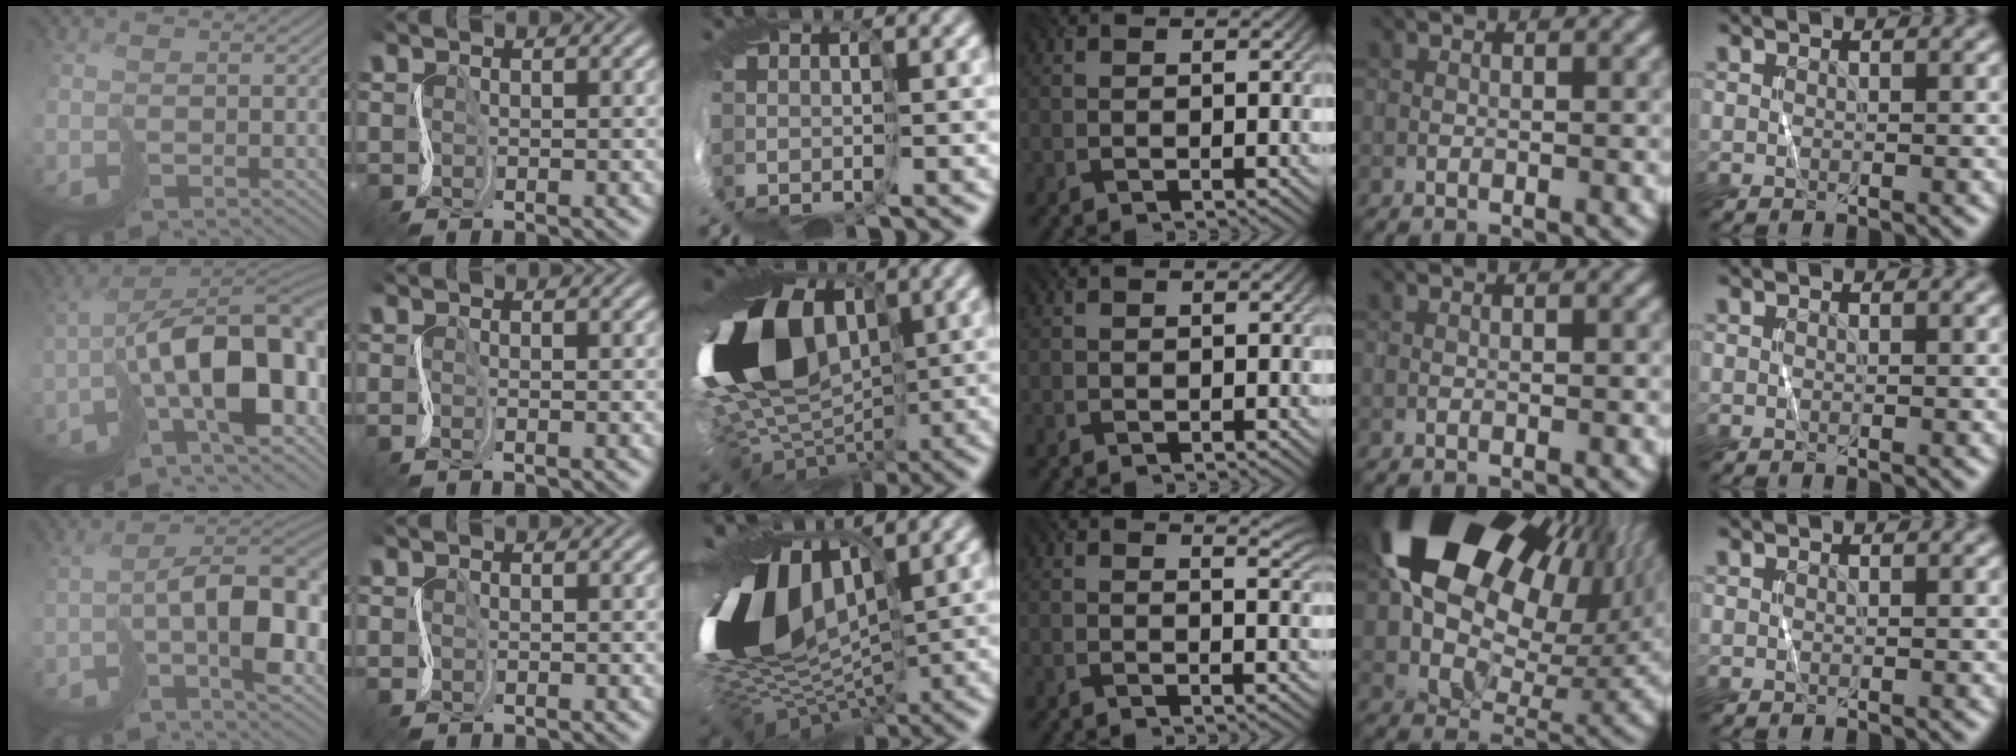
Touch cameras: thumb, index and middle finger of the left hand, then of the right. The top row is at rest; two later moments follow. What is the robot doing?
{"motion": "cut", "object": "wrapping paper"}